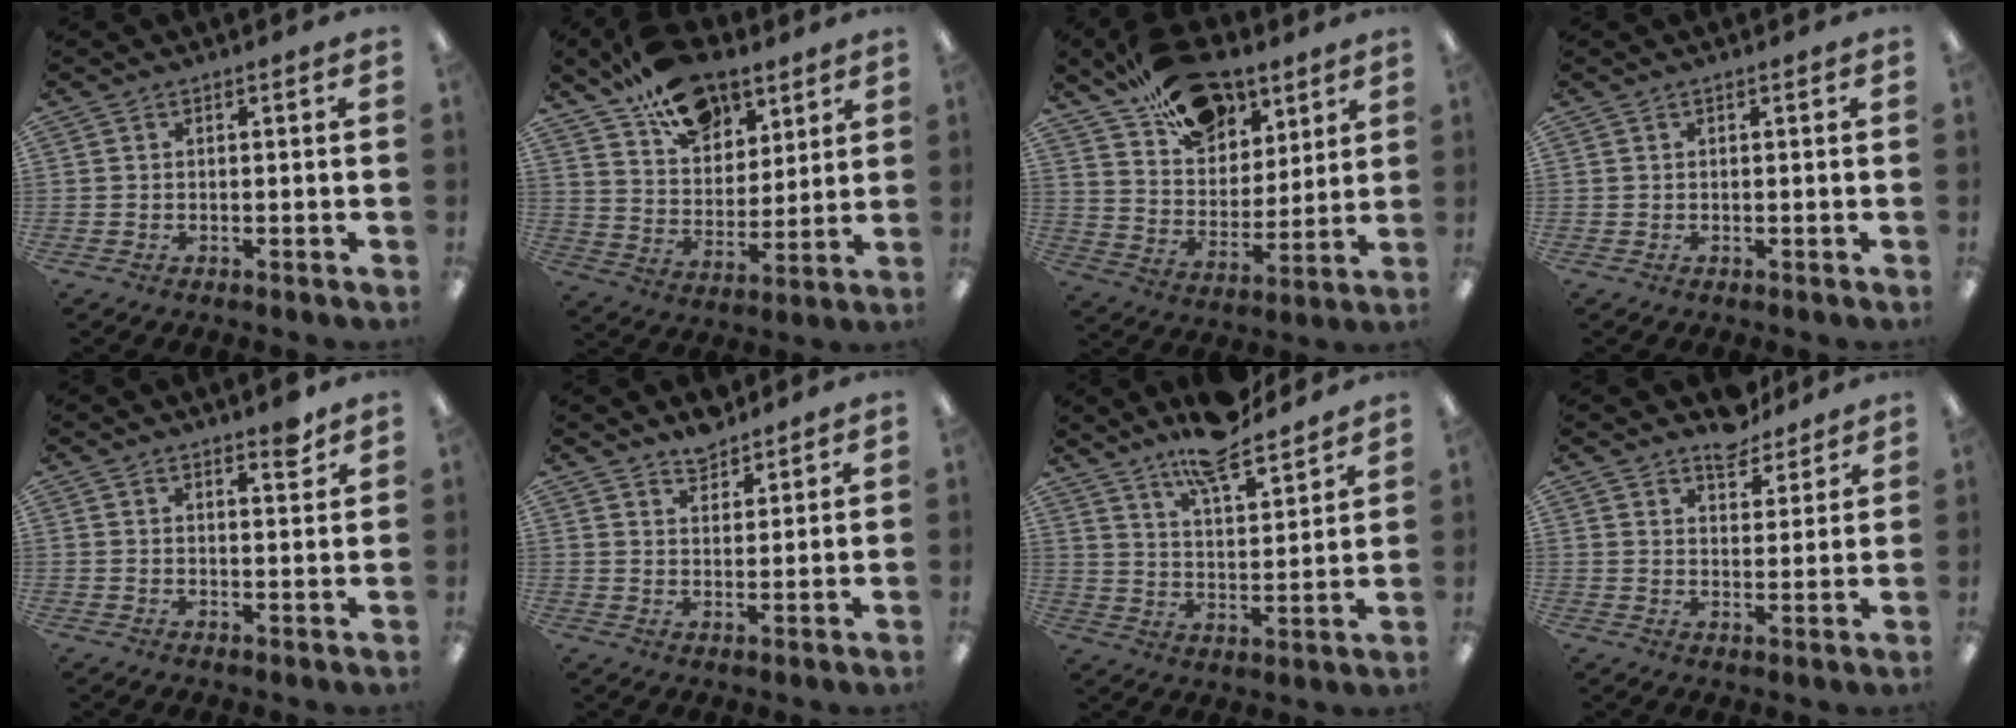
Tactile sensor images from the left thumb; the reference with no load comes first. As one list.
[{"total": 17.7, "force": [12.1, 10.3, 7.9], "torque": [-0.129, -0.065, 0.221]}, {"total": 20.4, "force": [13.8, 11.9, 9.2], "torque": [-0.144, -0.080, 0.249]}, {"total": 0.0}, {"total": 4.0, "force": [3.6, 0.8, 1.7], "torque": [-0.008, -0.030, 0.057]}, {"total": 4.9, "force": [4.5, 1.7, 0.7], "torque": [0.001, -0.030, 0.082]}, {"total": 12.3, "force": [10.9, 2.7, 5.1], "torque": [-0.082, -0.071, 0.192]}, {"total": 6.4, "force": [5.8, 2.5, 1.1], "torque": [-0.008, -0.041, 0.105]}]